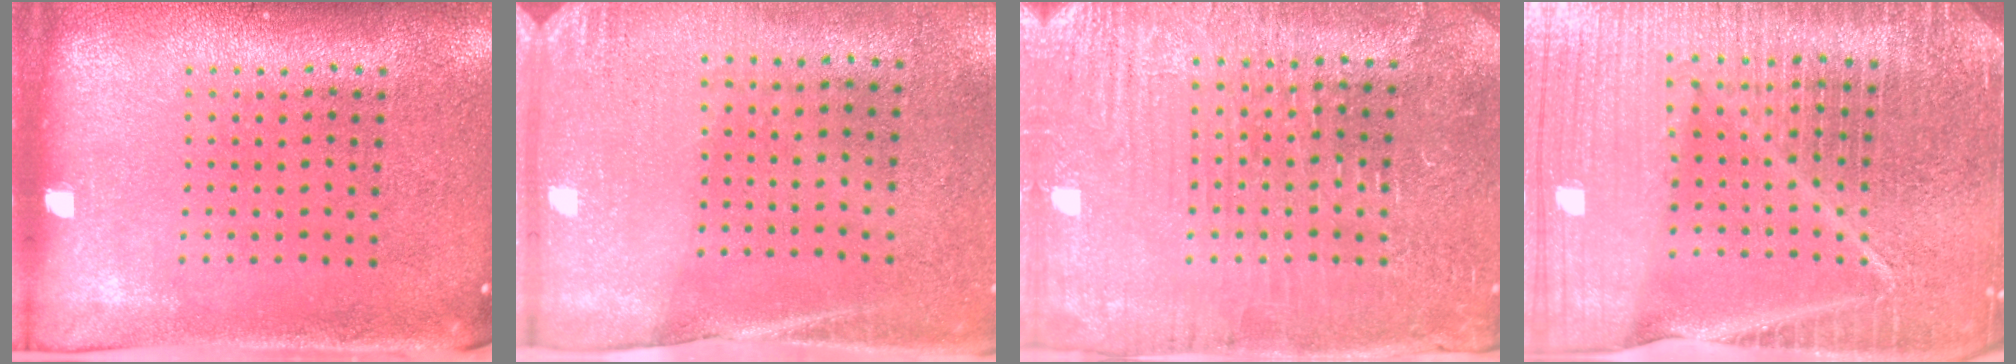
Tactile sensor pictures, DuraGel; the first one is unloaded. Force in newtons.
{"total": 2.7, "press": 2.4, "slide": 1.3}
{"total": 4.0, "press": 3.9, "slide": 0.9}
{"total": 6.5, "press": 5.6, "slide": 3.3}